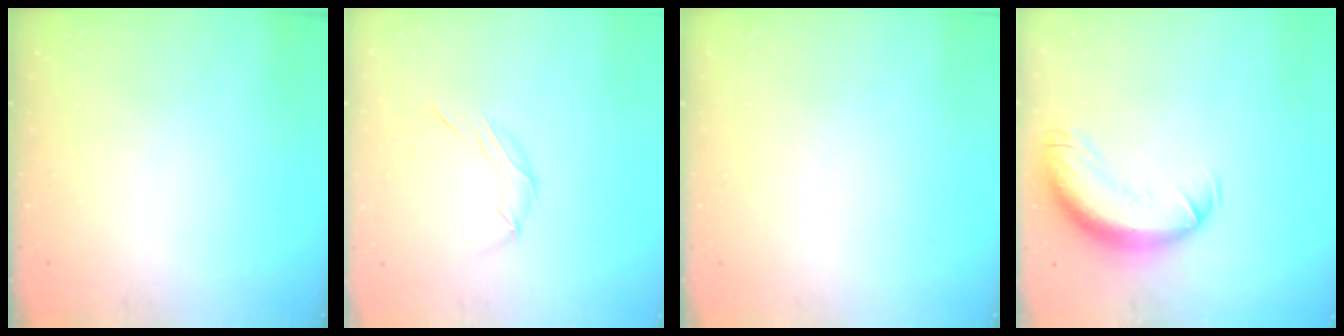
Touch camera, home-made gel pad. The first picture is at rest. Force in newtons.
{"total": 5.9, "press": 5.9, "slide": 0.3}
{"total": 0.0}
{"total": 14.3, "press": 13.9, "slide": 3.2}